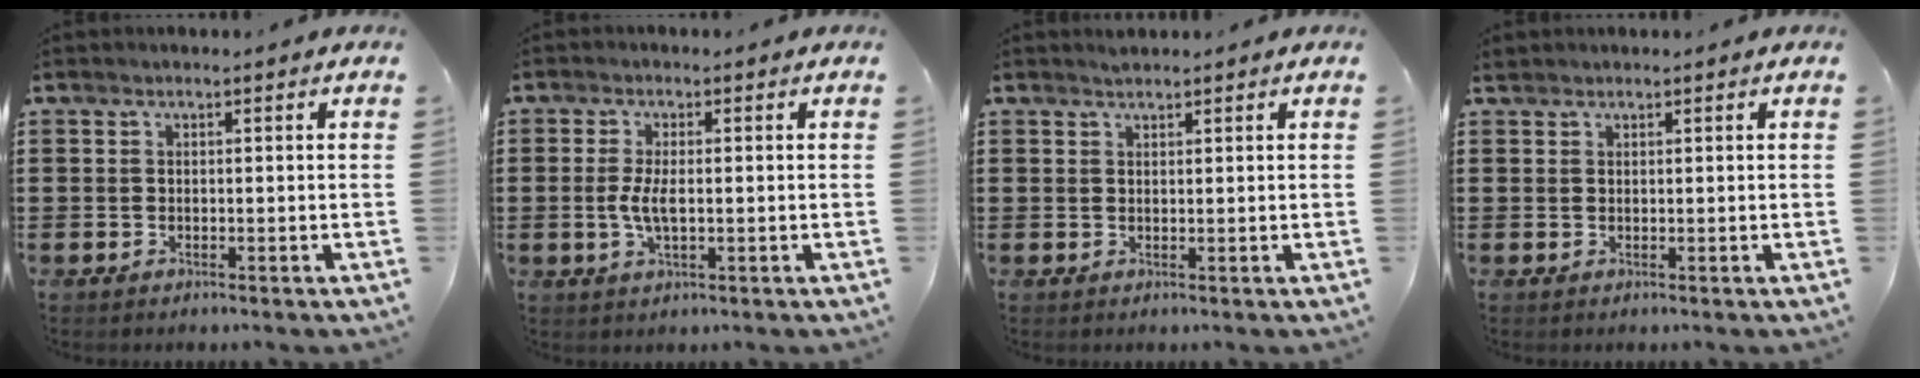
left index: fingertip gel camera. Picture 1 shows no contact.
{"total": 4.0, "force": [-0.3, 1.4, 3.7], "torque": [-0.088, -0.007, -0.012]}
{"total": 1.0, "force": [1.0, 0.1, 0.2], "torque": [-0.005, 0.000, 0.020]}
{"total": 0.6, "force": [0.5, 0.3, 0.1], "torque": [-0.004, 0.002, 0.011]}